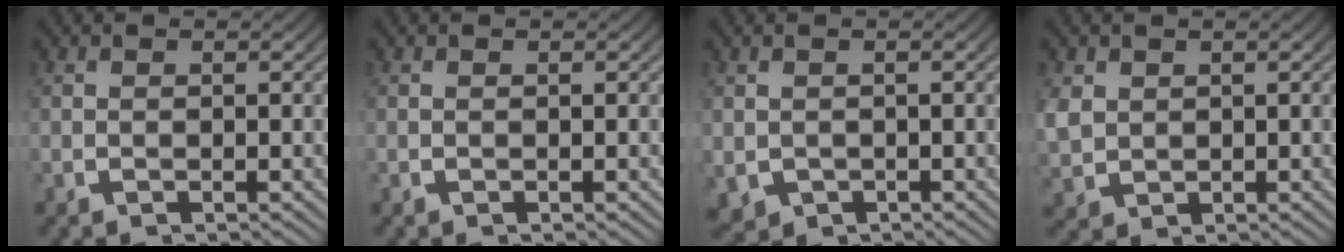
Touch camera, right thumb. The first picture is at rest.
{"total": 0.0}
{"total": 3.2, "force": [-1.1, 2.7, 1.3], "torque": [-0.034, -0.026, -0.003]}
{"total": 3.2, "force": [0.4, 2.8, 1.4], "torque": [-0.045, -0.015, 0.025]}